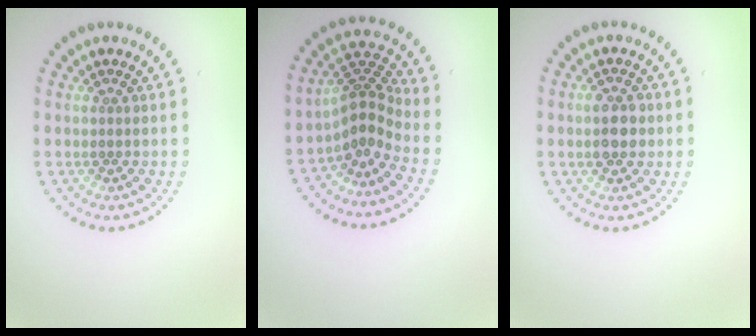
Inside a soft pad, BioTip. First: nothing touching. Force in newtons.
{"total": 3.4, "press": 2.3, "slide": 2.4}
{"total": 2.9, "press": 2.9, "slide": 0.2}